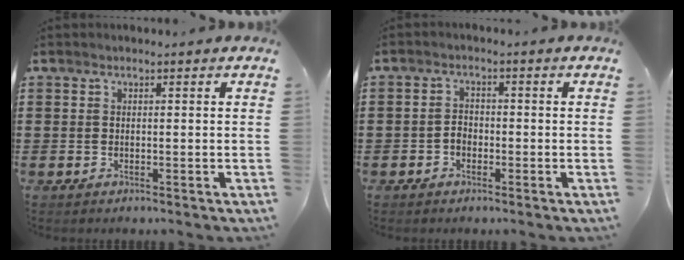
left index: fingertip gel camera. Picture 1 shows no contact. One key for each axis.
{"total": 1.8, "fx": -0.7, "fy": 1.3, "fz": 1.0, "tx": -0.023, "ty": 0.004, "tz": -0.016}